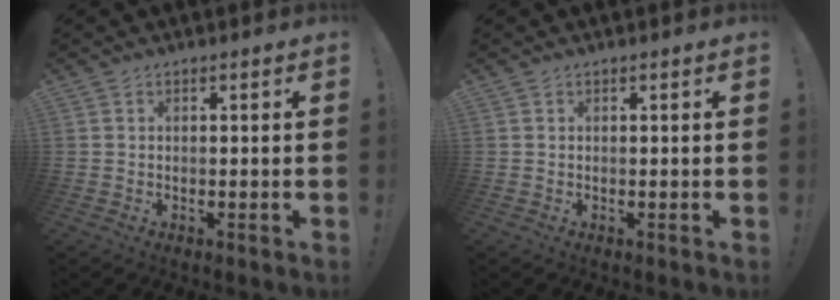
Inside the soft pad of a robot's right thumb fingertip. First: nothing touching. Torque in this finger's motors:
{"motor_torque": [0.00, 0.00, 0.00, 0.00, 0.00]}